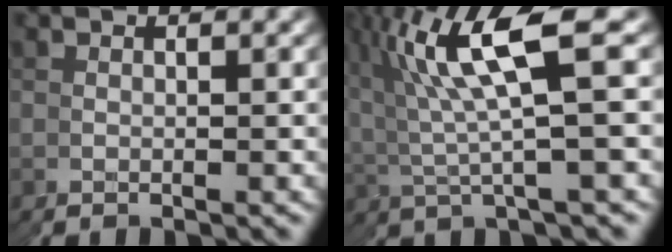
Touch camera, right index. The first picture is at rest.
{"total": 7.4, "force": [2.3, 3.2, 6.2], "torque": [-0.122, 0.007, 0.039]}